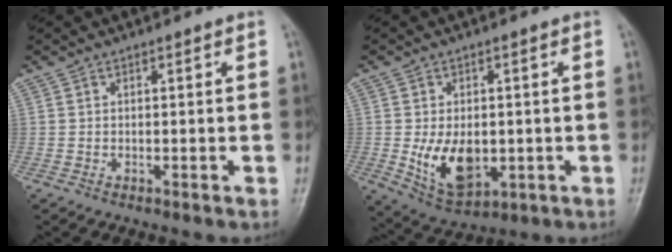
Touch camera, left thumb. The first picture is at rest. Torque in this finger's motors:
{"motor_torque": [1.13, 1.53, 0.49, -0.41, 0.21]}